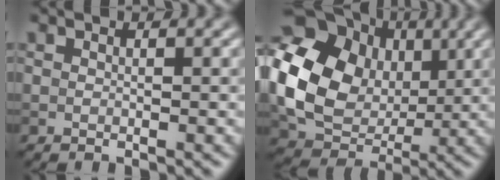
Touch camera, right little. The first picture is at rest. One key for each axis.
{"total": 13.4, "fx": 1.8, "fy": 10.5, "fz": 8.1, "tx": -0.183, "ty": 0.012, "tz": 0.017}